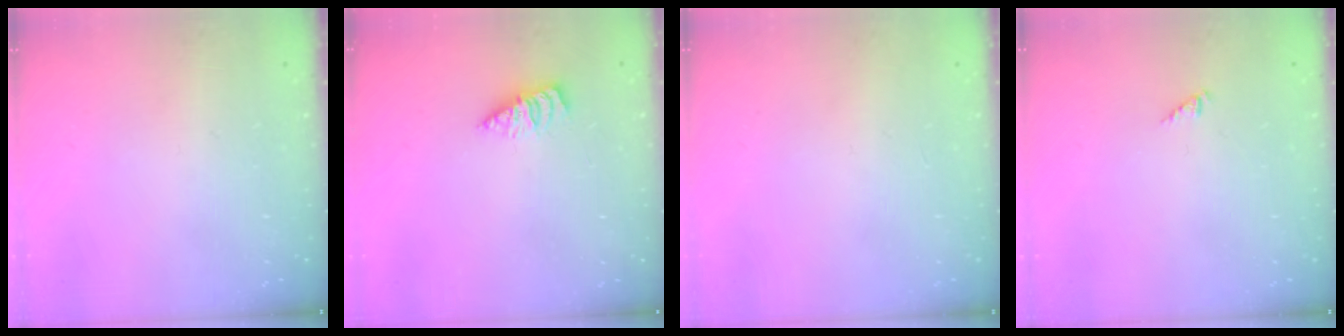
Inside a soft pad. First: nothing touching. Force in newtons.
{"total": 2.1, "press": 2.0, "slide": 0.3}
{"total": 0.0}
{"total": 0.0}